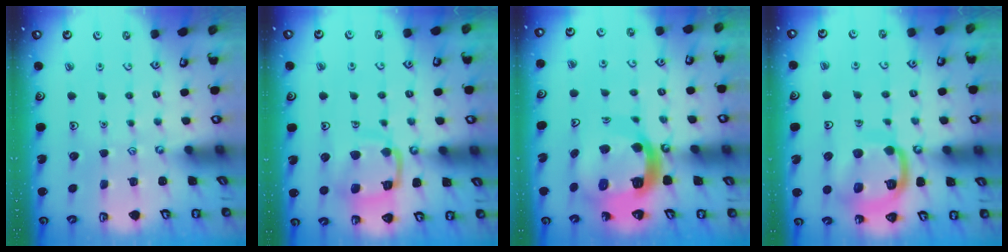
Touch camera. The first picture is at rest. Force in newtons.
{"total": 13.3, "press": 13.2, "slide": 1.5}
{"total": 16.4, "press": 16.3, "slide": 1.8}
{"total": 15.0, "press": 14.9, "slide": 1.6}